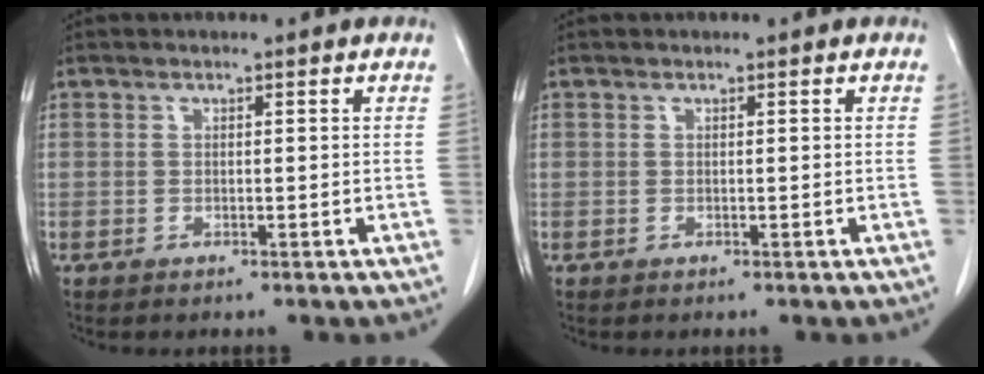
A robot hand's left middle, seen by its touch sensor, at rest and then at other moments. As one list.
[{"total": 0.0}]